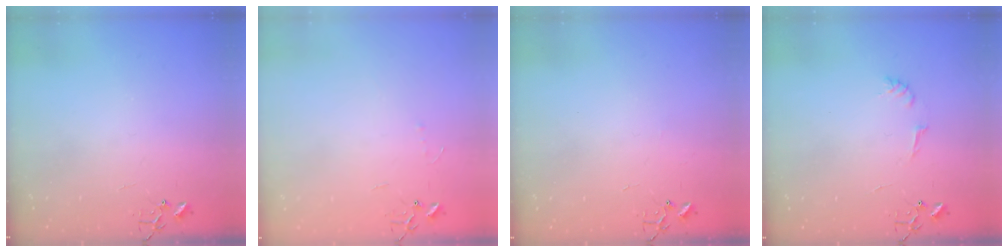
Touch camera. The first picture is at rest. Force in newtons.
{"total": 3.4, "press": 3.4, "slide": 0.5}
{"total": 1.8, "press": 1.8, "slide": 0.3}
{"total": 4.3, "press": 4.3, "slide": 0.5}